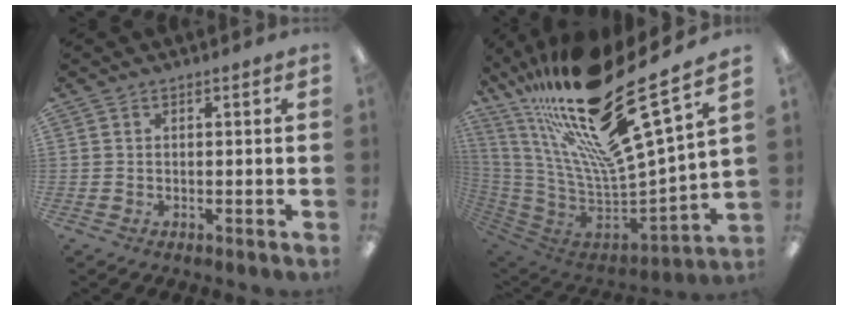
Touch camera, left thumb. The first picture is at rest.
{"total": 29.0, "force": [19.1, 6.6, 20.8], "torque": [-0.333, -0.158, 0.328]}